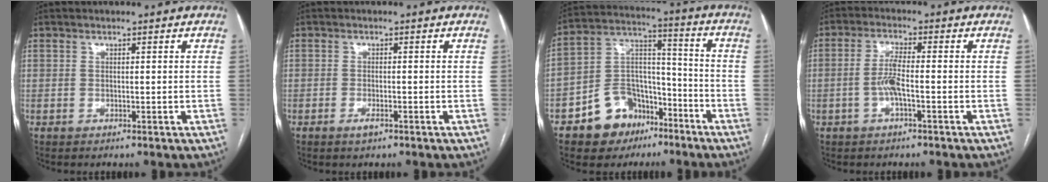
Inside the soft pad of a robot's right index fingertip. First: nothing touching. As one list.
[{"total": 1.5, "force": [-1.0, 0.3, 1.1], "torque": [-0.020, -0.001, -0.016]}, {"total": 12.5, "force": [-7.5, 8.7, 4.9], "torque": [-0.089, 0.046, -0.122]}, {"total": 4.1, "force": [-1.2, 0.4, 3.9], "torque": [-0.082, 0.005, -0.023]}]